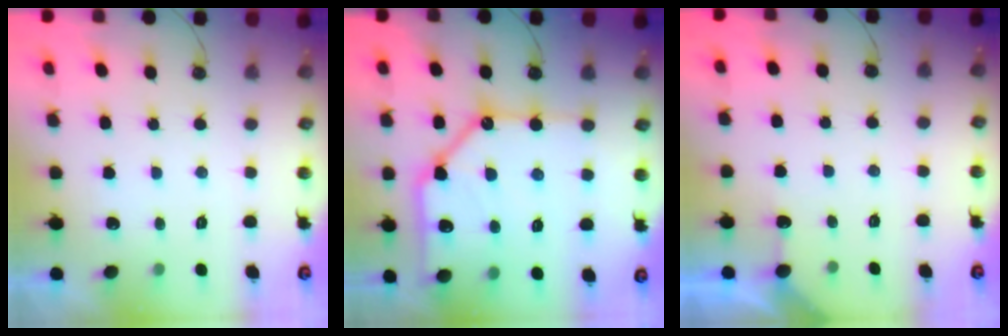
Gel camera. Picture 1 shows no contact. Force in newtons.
{"total": 22.4, "press": 22.2, "slide": 2.5}
{"total": 3.6, "press": 3.6, "slide": 0.4}